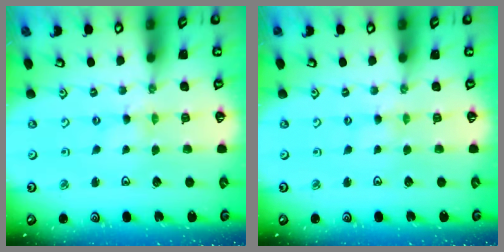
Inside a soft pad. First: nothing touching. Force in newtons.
{"total": 1.5, "press": 1.5, "slide": 0.2}